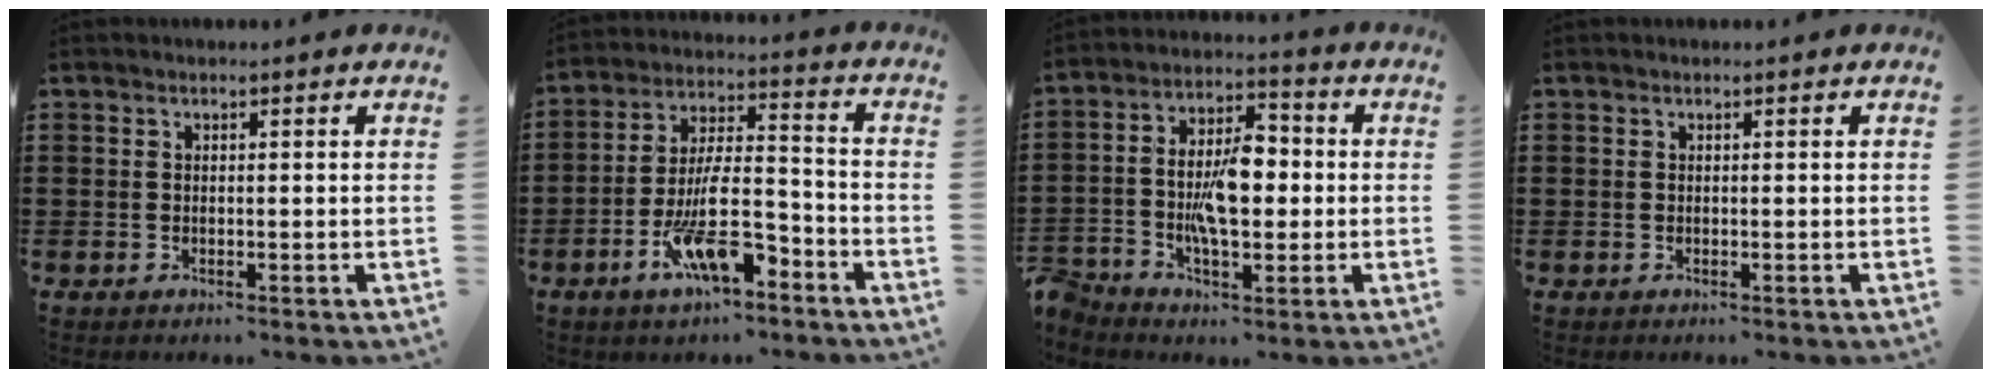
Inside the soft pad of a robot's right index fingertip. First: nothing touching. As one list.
[{"total": 12.1, "force": [-6.0, 3.8, 9.8], "torque": [-0.191, 0.011, -0.108]}, {"total": 8.1, "force": [-1.6, 4.2, 6.8], "torque": [-0.150, 0.004, -0.036]}, {"total": 0.0}]